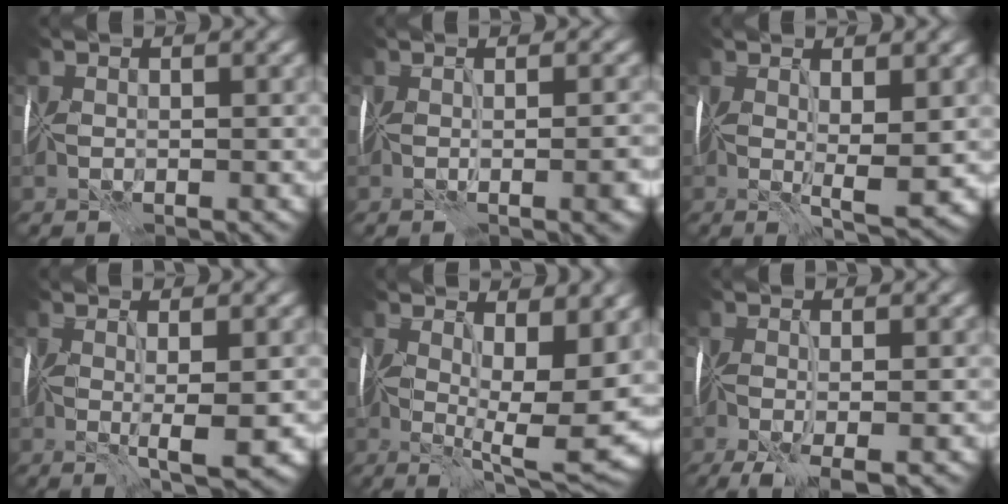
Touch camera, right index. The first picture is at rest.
{"total": 5.0, "force": [-0.8, 1.8, 4.6], "torque": [-0.029, -0.002, -0.003]}
{"total": 4.2, "force": [0.7, 0.9, 4.0], "torque": [-0.065, -0.011, 0.013]}
{"total": 3.9, "force": [-0.1, 0.7, 3.9], "torque": [-0.059, -0.004, -0.001]}
{"total": 10.3, "force": [1.8, 3.7, 9.4], "torque": [-0.154, -0.021, 0.035]}
{"total": 5.4, "force": [-2.5, 1.5, 4.5], "torque": [-0.080, -0.016, -0.036]}